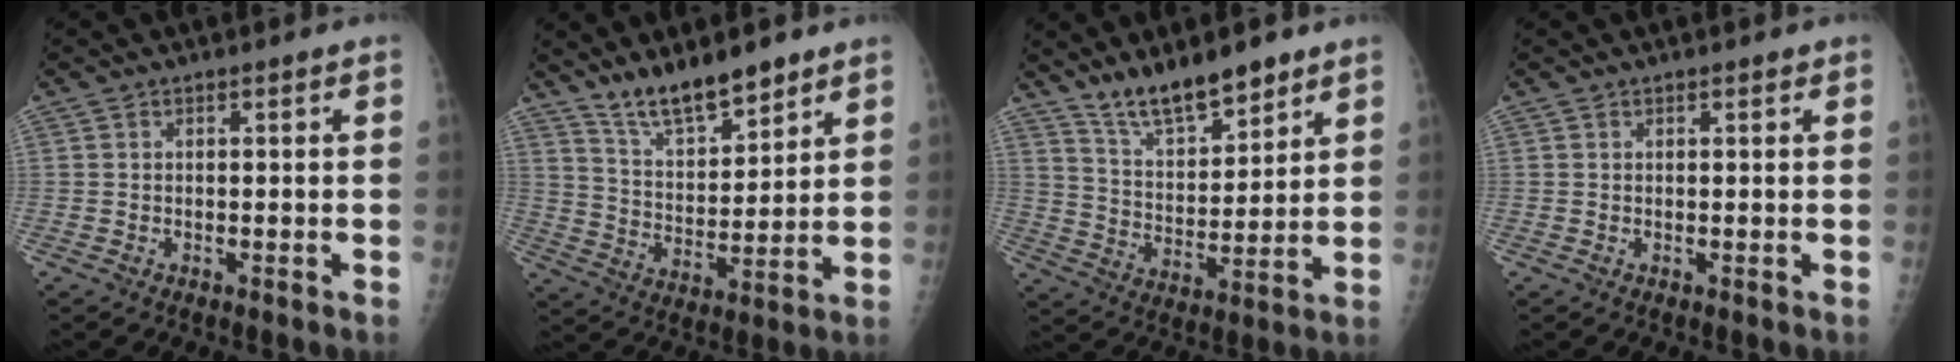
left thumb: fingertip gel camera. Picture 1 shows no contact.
{"total": 11.1, "force": [8.9, 3.3, 5.6], "torque": [-0.079, -0.061, 0.169]}
{"total": 11.5, "force": [9.2, 3.6, 6.0], "torque": [-0.082, -0.061, 0.171]}
{"total": 0.6, "force": [0.4, 0.2, 0.4], "torque": [-0.006, -0.001, 0.004]}